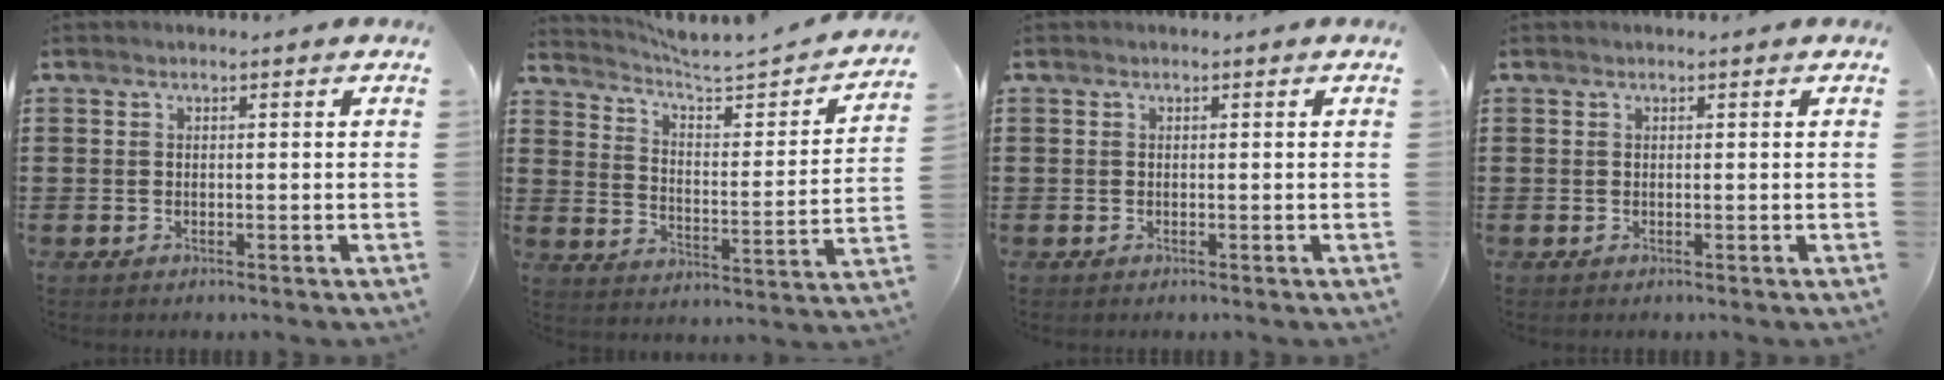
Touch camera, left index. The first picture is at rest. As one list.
[{"total": 3.6, "force": [3.4, 0.1, 1.3], "torque": [-0.049, -0.035, 0.045]}, {"total": 0.0}, {"total": 0.0}]